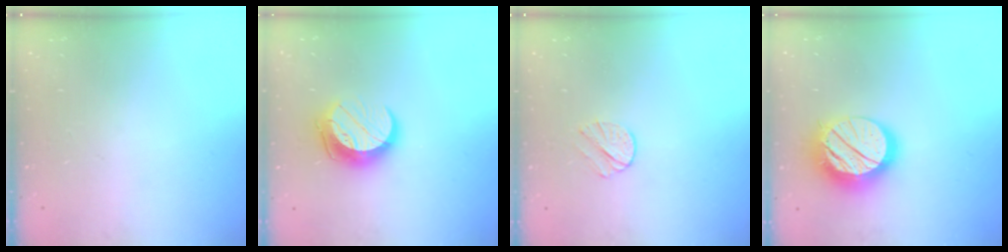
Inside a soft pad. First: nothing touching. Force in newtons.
{"total": 11.1, "press": 11.1, "slide": 0.7}
{"total": 5.4, "press": 5.4, "slide": 0.7}
{"total": 16.8, "press": 16.8, "slide": 1.3}